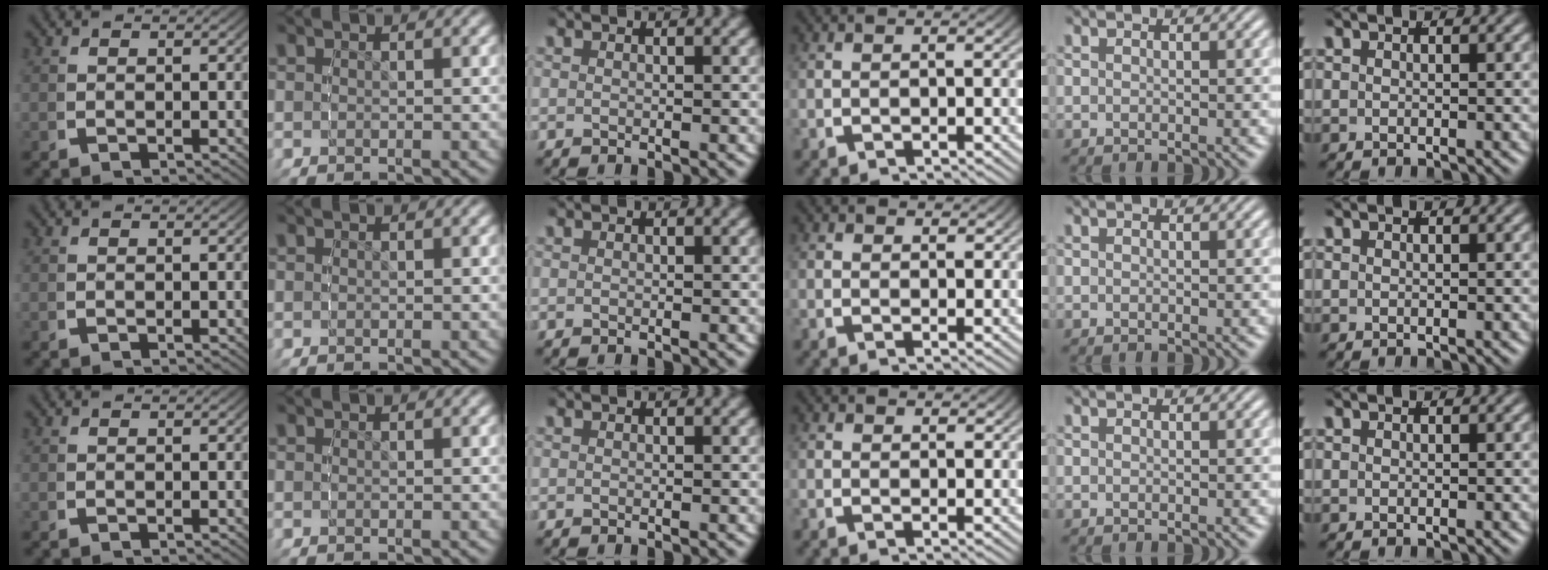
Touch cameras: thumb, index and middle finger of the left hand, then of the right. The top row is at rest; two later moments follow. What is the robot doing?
{"motion": "lift_and_place", "object": "toy banana"}